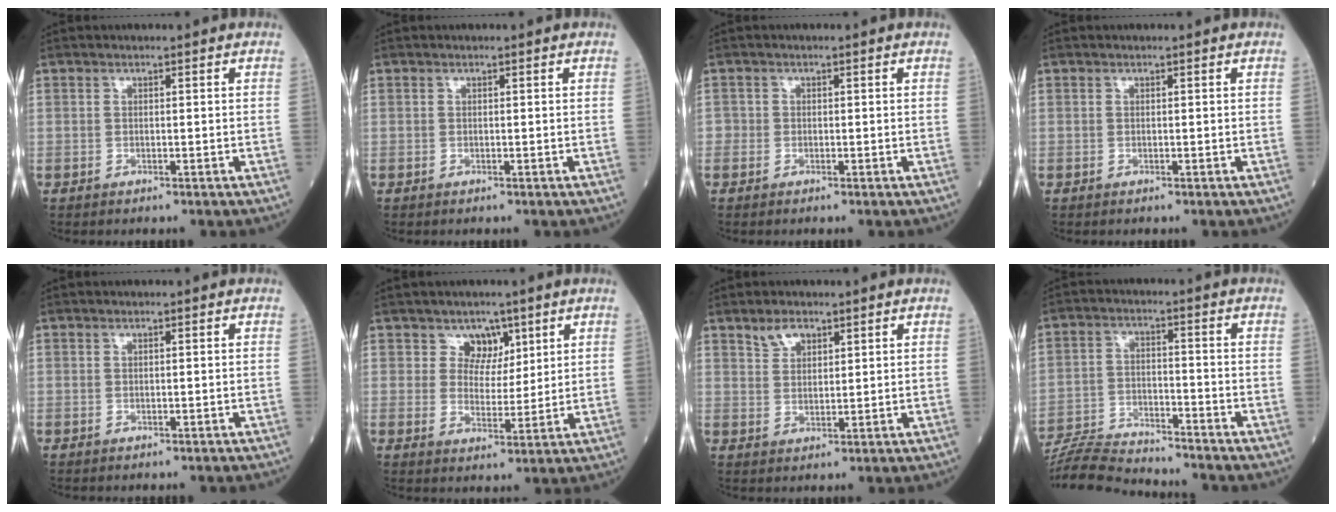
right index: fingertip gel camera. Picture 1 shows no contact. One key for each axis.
{"total": 0.0}
{"total": 1.0, "fx": -0.4, "fy": 0.9, "fz": 0.0, "tx": 0.004, "ty": 0.006, "tz": -0.009}
{"total": 0.0}
{"total": 0.0}
{"total": 4.4, "fx": 2.8, "fy": 3.3, "fz": 1.1, "tx": -0.009, "ty": 0.001, "tz": 0.050}
{"total": 3.2, "fx": 2.3, "fy": 1.6, "fz": 1.4, "tx": -0.032, "ty": 0.004, "tz": 0.051}
{"total": 11.4, "fx": -11.2, "fy": 0.0, "fz": 2.5, "tx": -0.045, "ty": -0.005, "tz": -0.196}